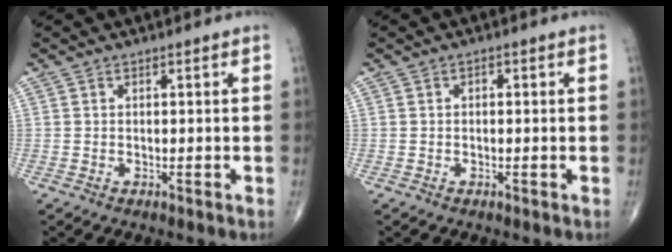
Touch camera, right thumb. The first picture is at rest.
{"total": 0.9, "force": [0.1, 0.6, 0.7], "torque": [-0.005, 0.003, -0.002]}